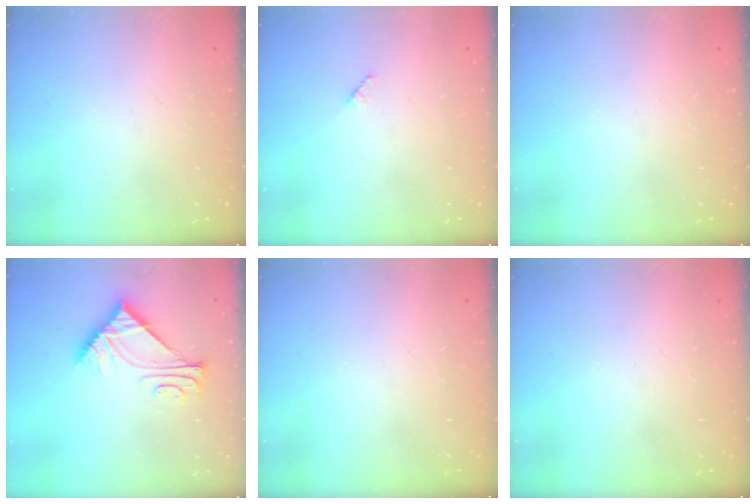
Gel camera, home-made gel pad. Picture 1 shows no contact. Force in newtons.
{"total": 1.9, "press": 1.9, "slide": 0.3}
{"total": 0.0}
{"total": 7.7, "press": 7.7, "slide": 0.1}
{"total": 0.0}
{"total": 0.0}